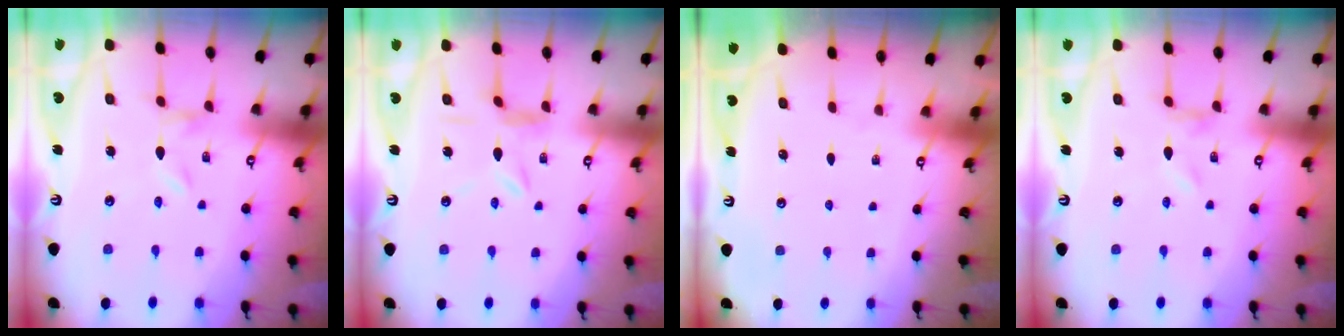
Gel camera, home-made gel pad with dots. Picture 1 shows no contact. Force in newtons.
{"total": 6.3, "press": 6.3, "slide": 0.7}
{"total": 0.0}
{"total": 0.0}